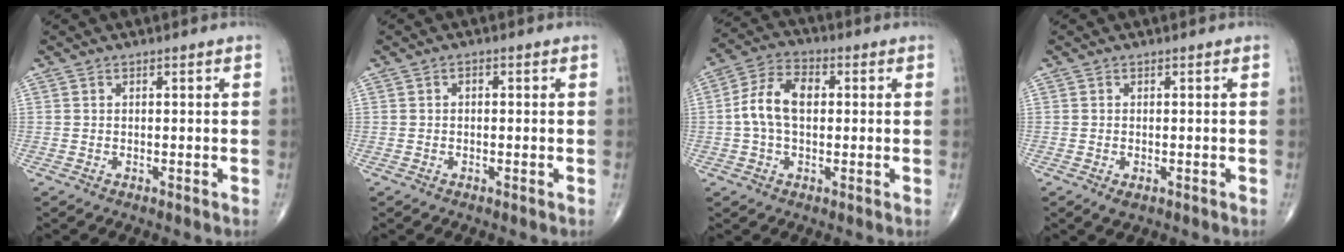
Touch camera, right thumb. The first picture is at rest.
{"total": 0.9, "force": [0.0, 0.6, 0.7], "torque": [-0.002, 0.002, -0.005]}
{"total": 9.1, "force": [0.5, 5.6, 7.2], "torque": [-0.139, 0.025, 0.002]}
{"total": 1.5, "force": [-0.6, 0.7, 1.1], "torque": [-0.018, -0.001, -0.005]}